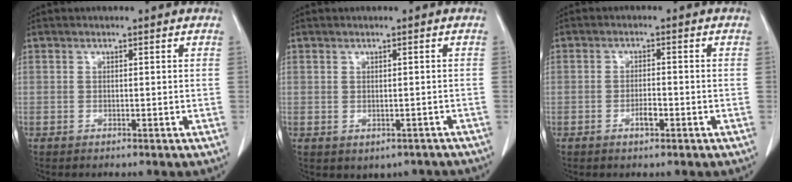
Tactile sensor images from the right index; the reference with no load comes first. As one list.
[{"total": 3.3, "force": [-2.1, 2.3, 0.9], "torque": [-0.004, 0.010, -0.022]}, {"total": 2.4, "force": [-0.8, 0.6, 2.1], "torque": [-0.039, 0.000, -0.012]}]